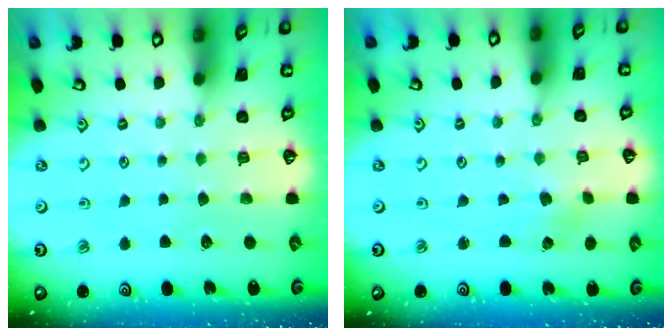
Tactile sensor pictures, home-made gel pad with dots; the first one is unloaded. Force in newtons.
{"total": 2.2, "press": 2.2, "slide": 0.2}